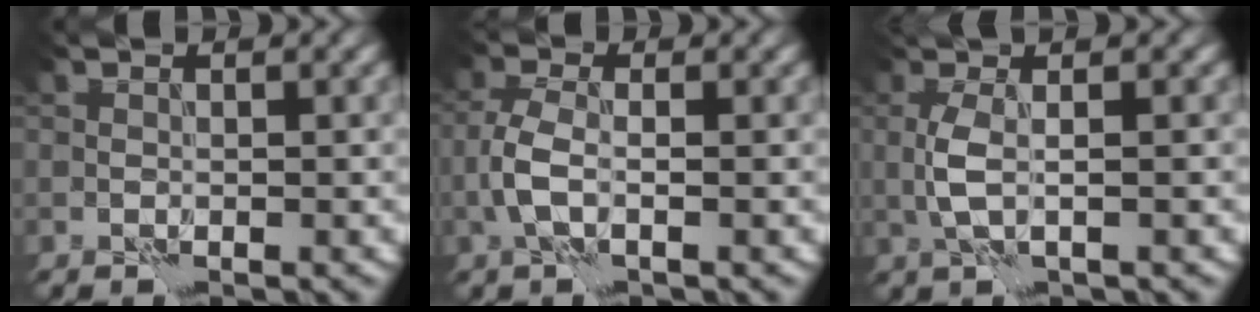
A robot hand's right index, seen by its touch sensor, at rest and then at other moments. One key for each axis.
{"total": 2.7, "fx": -0.9, "fy": 1.0, "fz": 2.3, "tx": -0.057, "ty": 0.005, "tz": -0.025}
{"total": 2.7, "fx": 0.3, "fy": 0.5, "fz": 2.6, "tx": -0.057, "ty": 0.006, "tz": 0.006}